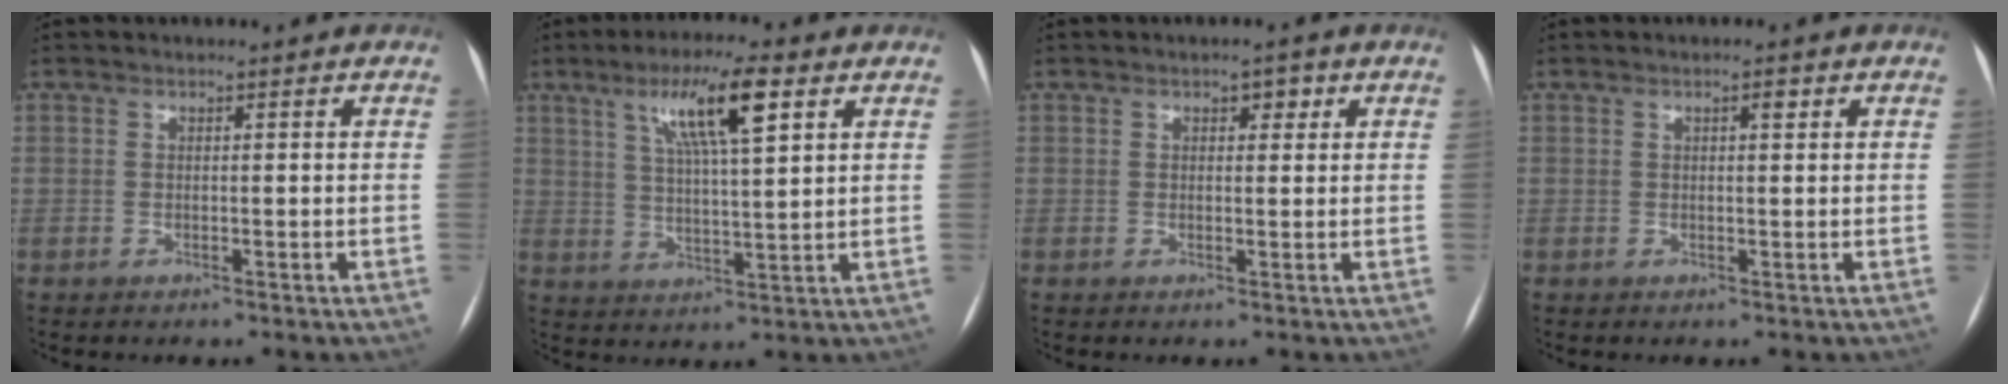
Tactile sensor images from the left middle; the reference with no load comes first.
{"total": 10.1, "force": [5.0, 1.1, 8.8], "torque": [-0.157, 0.011, 0.085]}
{"total": 1.9, "force": [0.9, 1.1, 1.2], "torque": [-0.013, 0.008, 0.012]}
{"total": 1.1, "force": [0.5, 0.3, 0.9], "torque": [-0.013, 0.002, 0.006]}